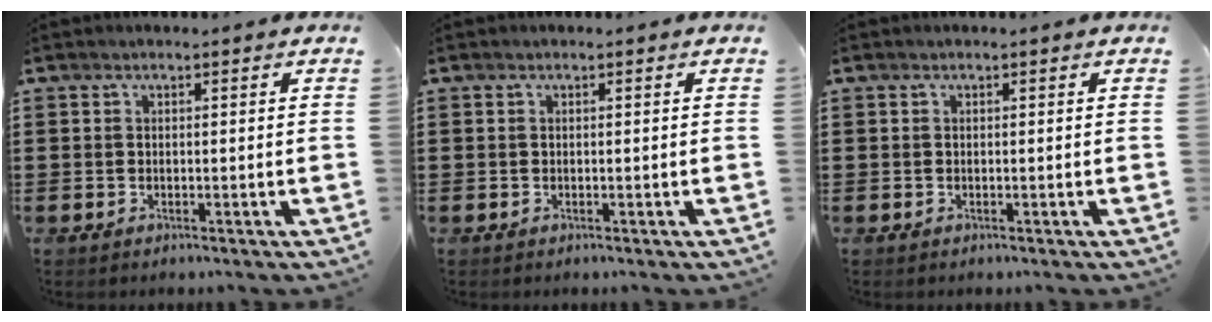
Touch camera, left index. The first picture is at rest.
{"total": 0.0}
{"total": 0.0}